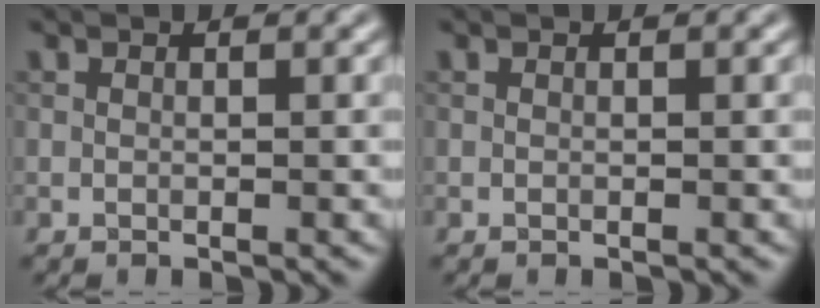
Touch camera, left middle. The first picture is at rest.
{"total": 0.0}